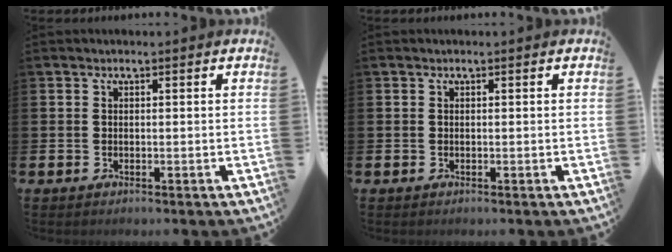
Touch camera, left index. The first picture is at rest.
{"total": 0.0}